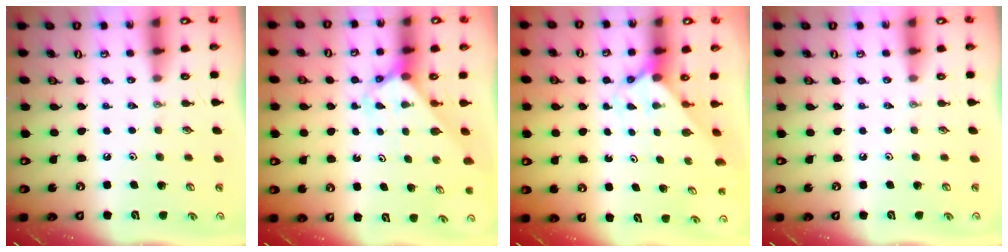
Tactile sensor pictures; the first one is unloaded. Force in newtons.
{"total": 2.7, "press": 2.7, "slide": 0.1}
{"total": 1.6, "press": 1.6, "slide": 0.1}
{"total": 0.0}